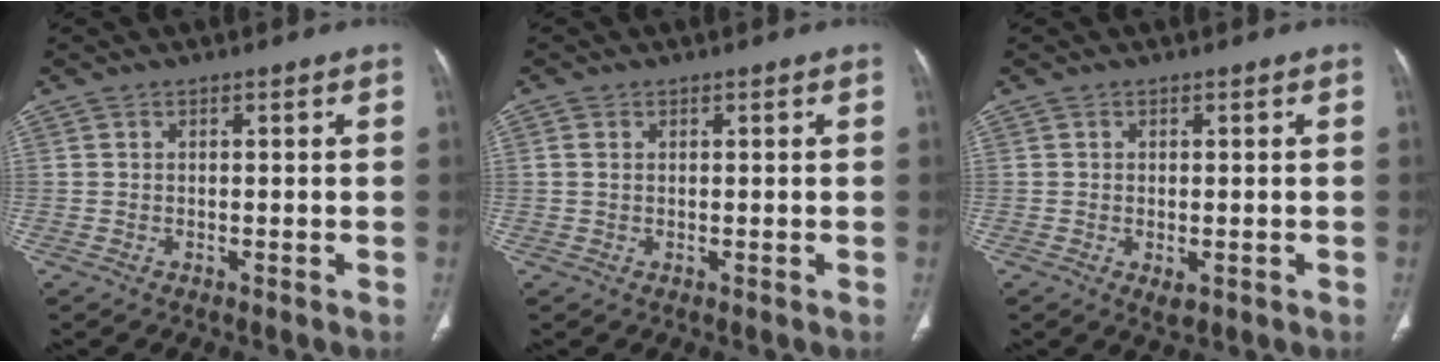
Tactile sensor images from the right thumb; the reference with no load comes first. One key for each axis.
{"total": 1.2, "fx": 0.2, "fy": 0.9, "fz": 0.8, "tx": -0.020, "ty": 0.002, "tz": 0.007}
{"total": 2.0, "fx": -0.6, "fy": 1.1, "fz": 1.6, "tx": -0.021, "ty": -0.003, "tz": -0.004}